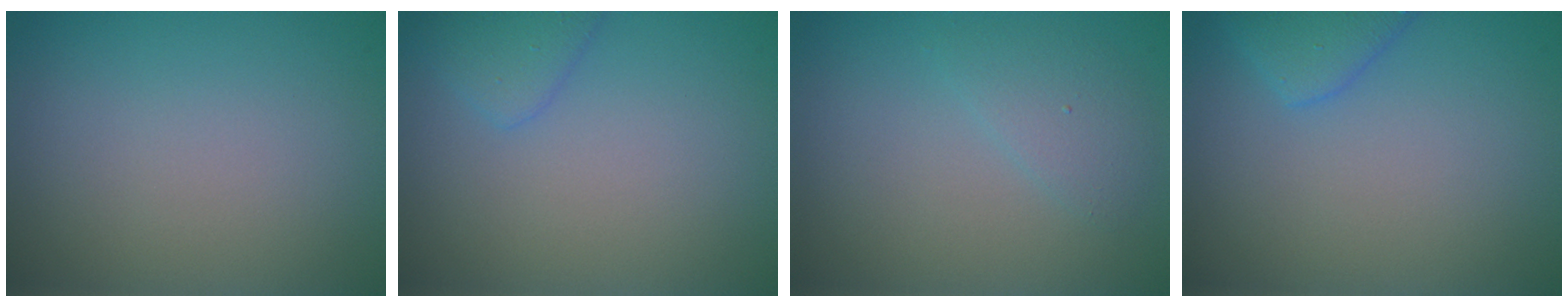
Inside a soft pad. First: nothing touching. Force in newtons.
{"total": 1.9, "press": 1.9, "slide": 0.1}
{"total": 1.7, "press": 1.7, "slide": 0.2}
{"total": 2.6, "press": 2.6, "slide": 0.2}